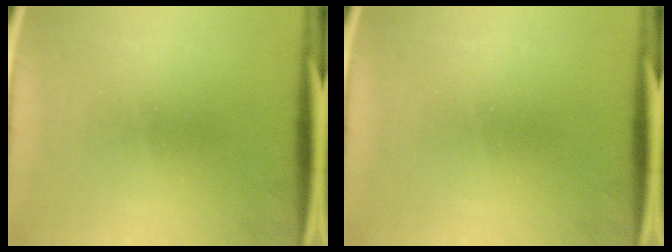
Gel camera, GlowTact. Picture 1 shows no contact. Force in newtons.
{"total": 0.0}